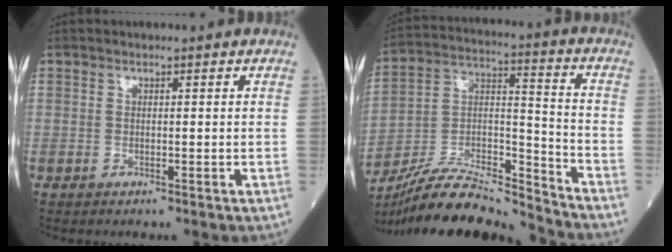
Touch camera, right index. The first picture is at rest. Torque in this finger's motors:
{"motor_torque": [0.33, -0.40, 0.27, 0.07]}